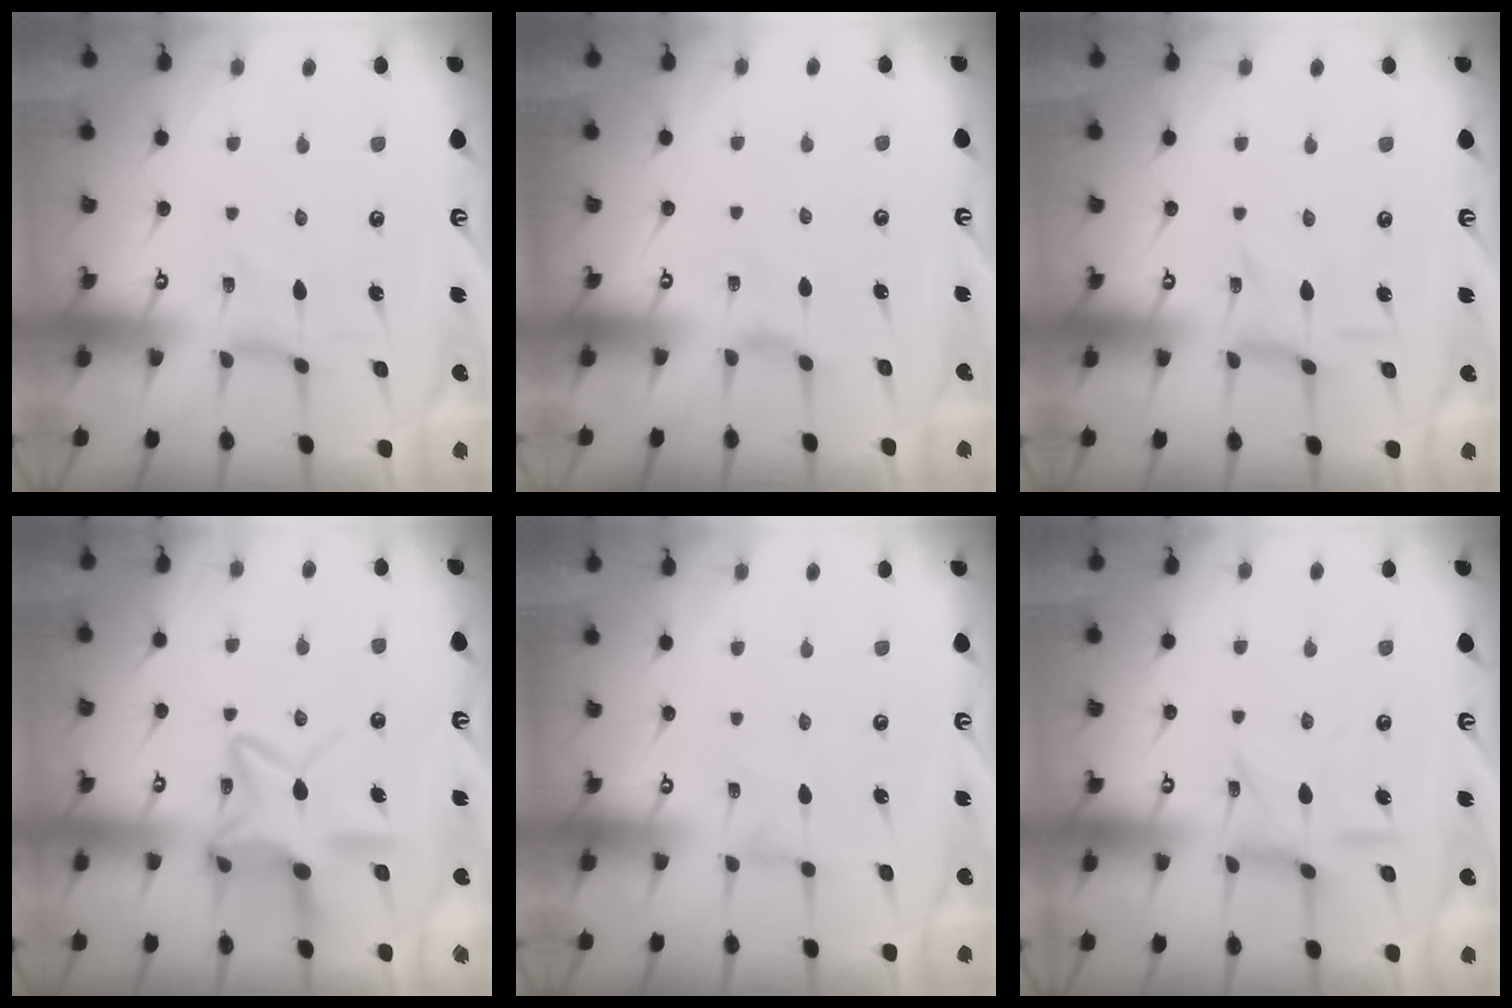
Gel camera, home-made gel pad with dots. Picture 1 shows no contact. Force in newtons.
{"total": 1.6, "press": 1.5, "slide": 0.4}
{"total": 1.0, "press": 0.9, "slide": 0.4}
{"total": 14.2, "press": 14.1, "slide": 1.1}
{"total": 0.0}
{"total": 8.8, "press": 8.7, "slide": 0.8}